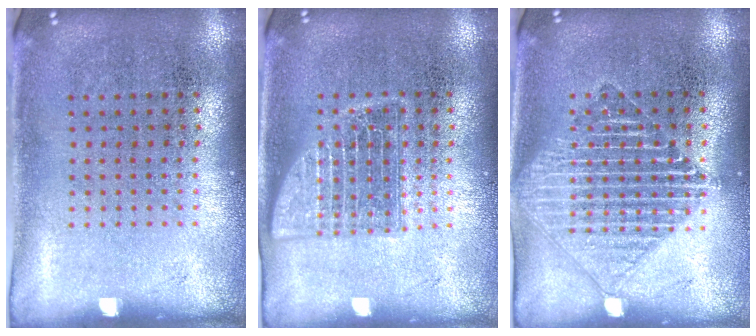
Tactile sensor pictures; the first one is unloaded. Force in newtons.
{"total": 2.5, "press": 2.5, "slide": 0.4}
{"total": 1.7, "press": 1.7, "slide": 0.2}